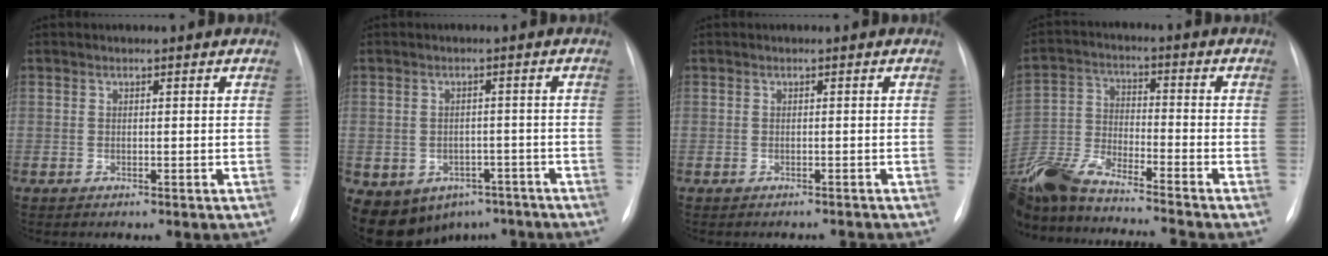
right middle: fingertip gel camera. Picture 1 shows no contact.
{"total": 12.5, "force": [-7.5, 9.0, 4.3], "torque": [-0.098, 0.008, -0.088]}
{"total": 1.5, "force": [-1.5, 0.1, 0.0], "torque": [0.003, -0.005, -0.015]}
{"total": 18.4, "force": [-16.2, 0.6, 8.7], "torque": [-0.207, -0.015, -0.300]}